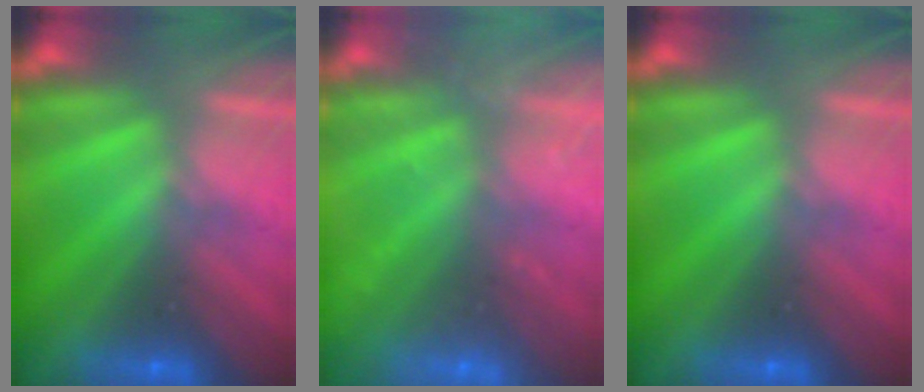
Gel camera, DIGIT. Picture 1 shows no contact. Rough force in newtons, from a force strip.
{"total": 2.4}
{"total": 0.0}